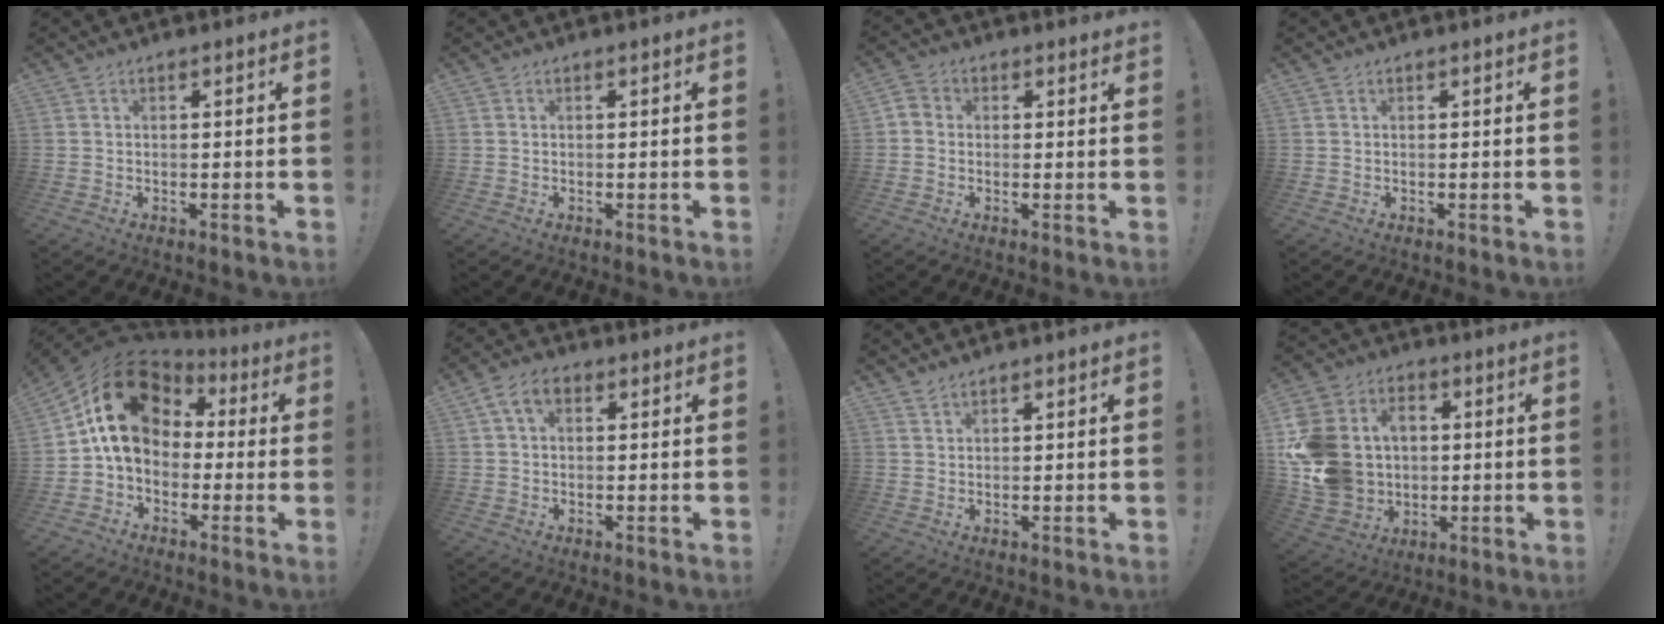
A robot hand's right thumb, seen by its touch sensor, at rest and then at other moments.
{"total": 0.0}
{"total": 3.3, "force": [0.3, 2.9, 1.5], "torque": [-0.035, 0.011, 0.010]}
{"total": 0.0}
{"total": 19.5, "force": [4.2, 14.6, 12.3], "torque": [-0.199, 0.010, 0.088]}
{"total": 6.5, "force": [1.9, 4.2, 4.6], "torque": [-0.078, 0.009, 0.038]}
{"total": 1.5, "force": [1.4, 0.4, 0.4], "torque": [-0.006, -0.006, 0.026]}
{"total": 18.4, "force": [0.8, 15.6, 9.7], "torque": [-0.193, 0.010, 0.028]}